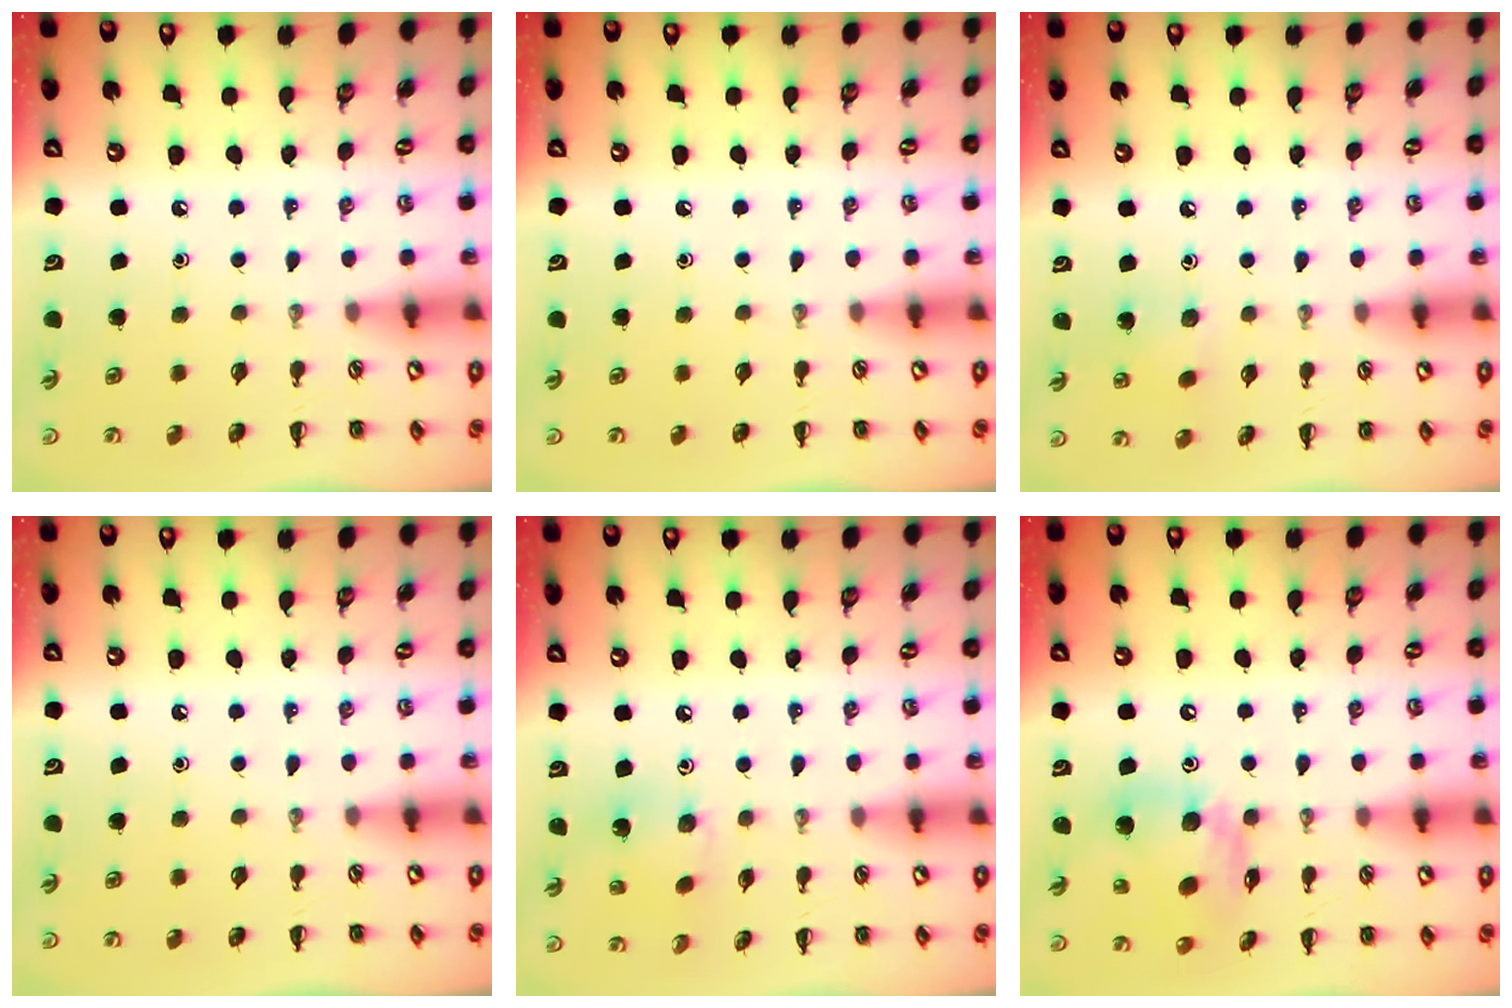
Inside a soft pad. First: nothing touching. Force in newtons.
{"total": 0.0}
{"total": 4.6, "press": 4.4, "slide": 1.3}
{"total": 0.0}
{"total": 2.8, "press": 2.8, "slide": 0.5}
{"total": 14.4, "press": 14.2, "slide": 2.2}